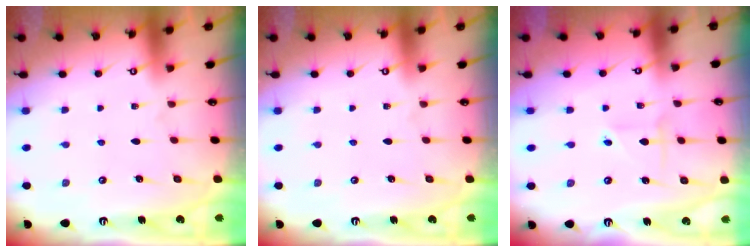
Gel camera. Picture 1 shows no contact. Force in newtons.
{"total": 0.0}
{"total": 2.6, "press": 2.6, "slide": 0.2}